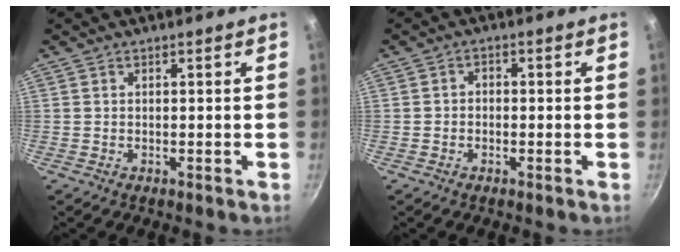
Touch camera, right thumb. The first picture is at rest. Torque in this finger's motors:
{"motor_torque": [-0.06, -0.06, -0.42, 0.18, 0.09]}